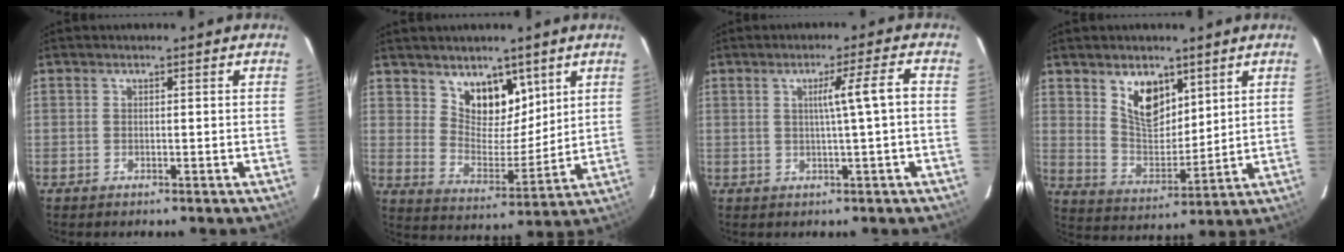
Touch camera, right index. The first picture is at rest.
{"total": 9.8, "force": [6.3, 5.9, 4.7], "torque": [-0.066, -0.010, 0.118]}
{"total": 4.8, "force": [0.0, -1.0, 4.7], "torque": [-0.078, 0.003, 0.005]}
{"total": 9.7, "force": [5.5, 5.6, 5.7], "torque": [-0.095, 0.001, 0.112]}